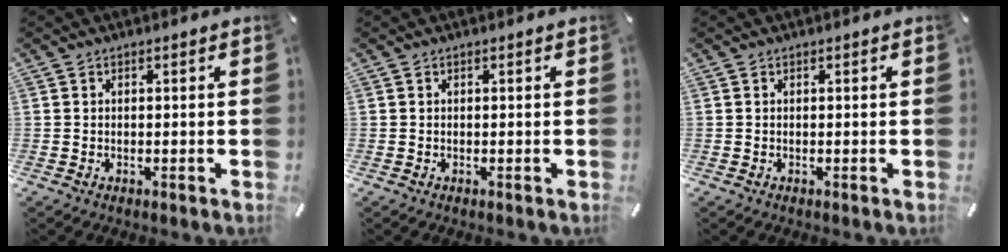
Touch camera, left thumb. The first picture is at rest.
{"total": 0.0}
{"total": 0.0}